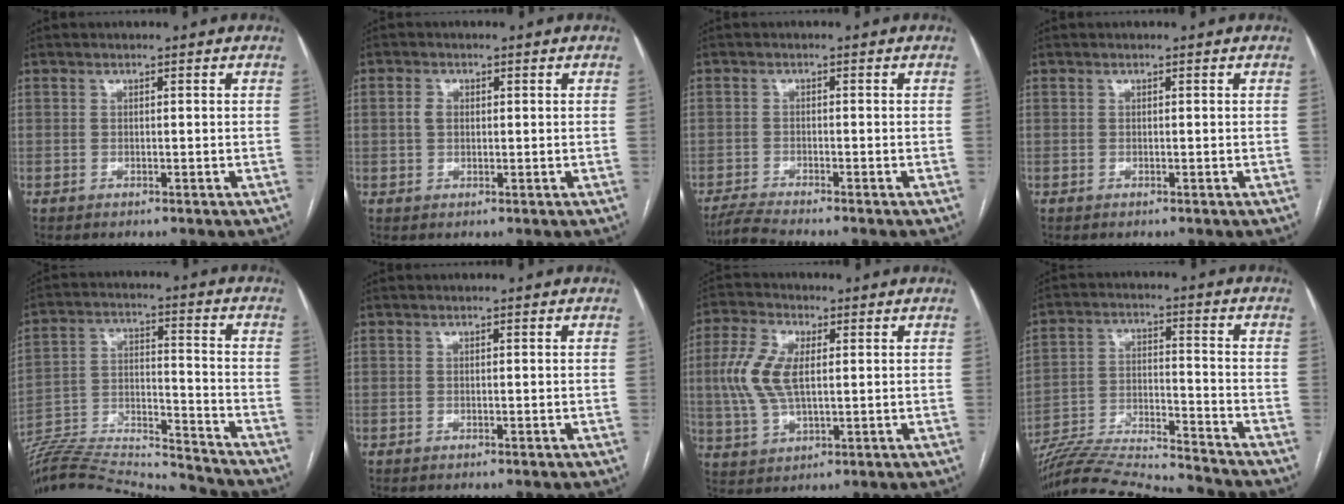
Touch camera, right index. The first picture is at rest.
{"total": 2.0, "force": [0.4, 1.5, 1.3], "torque": [-0.031, 0.010, 0.009]}
{"total": 3.1, "force": [-2.9, -0.6, 0.6], "torque": [-0.021, -0.017, -0.057]}
{"total": 0.0}
{"total": 22.5, "force": [-21.7, -0.1, 6.1], "torque": [-0.137, -0.005, -0.345]}
{"total": 0.0}
{"total": 9.2, "force": [1.2, 4.1, 8.1], "torque": [-0.197, 0.012, 0.027]}
{"total": 18.1, "force": [-17.4, -0.7, 4.9], "torque": [-0.096, -0.005, -0.284]}